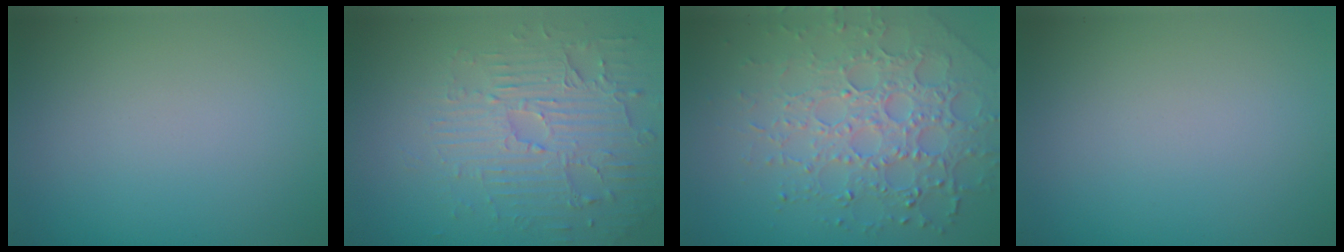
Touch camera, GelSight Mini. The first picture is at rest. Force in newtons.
{"total": 4.1, "press": 3.7, "slide": 1.9}
{"total": 6.2, "press": 4.7, "slide": 4.0}
{"total": 0.0}